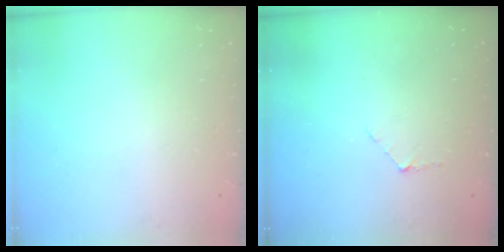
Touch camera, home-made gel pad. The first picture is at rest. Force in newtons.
{"total": 3.5, "press": 3.5, "slide": 0.3}